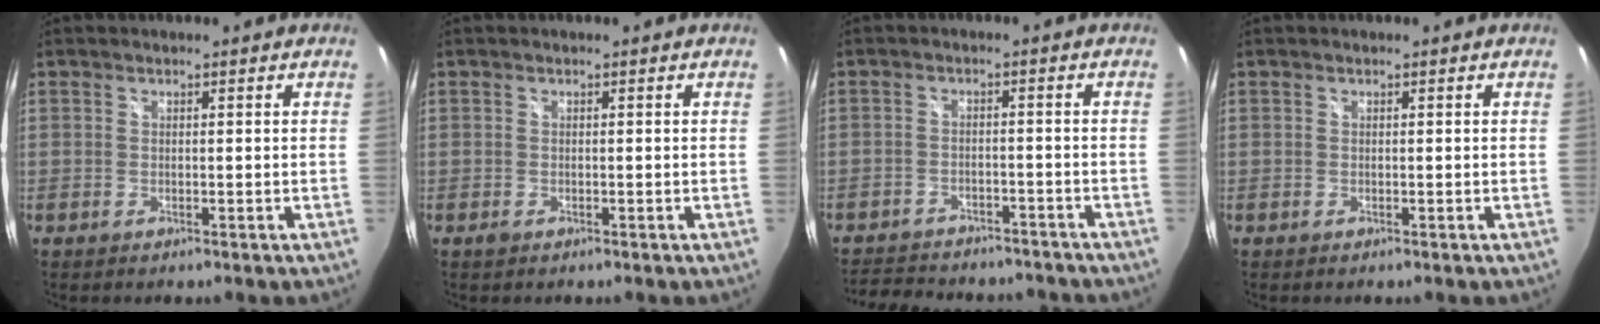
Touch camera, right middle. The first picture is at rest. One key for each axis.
{"total": 0.6, "fx": -0.4, "fy": 0.4, "fz": 0.2, "tx": -0.004, "ty": -0.003, "tz": -0.008}
{"total": 14.4, "fx": -12.3, "fy": 5.1, "fz": 5.3, "tx": -0.118, "ty": -0.002, "tz": -0.165}
{"total": 0.0}